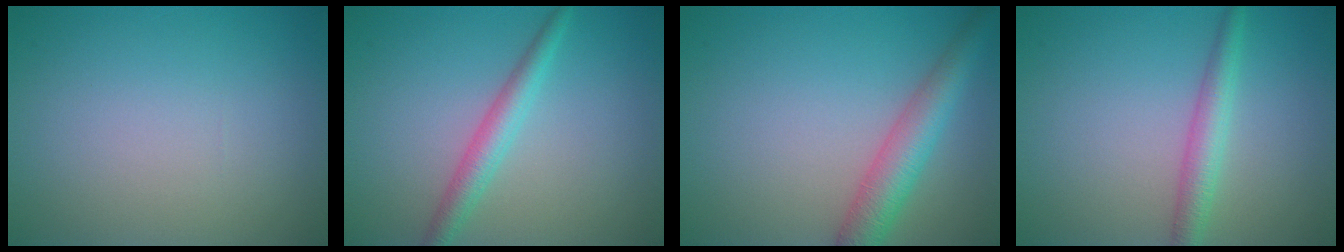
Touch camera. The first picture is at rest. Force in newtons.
{"total": 2.7, "press": 2.7, "slide": 0.1}
{"total": 4.3, "press": 4.3, "slide": 0.1}
{"total": 2.7, "press": 2.7, "slide": 0.1}